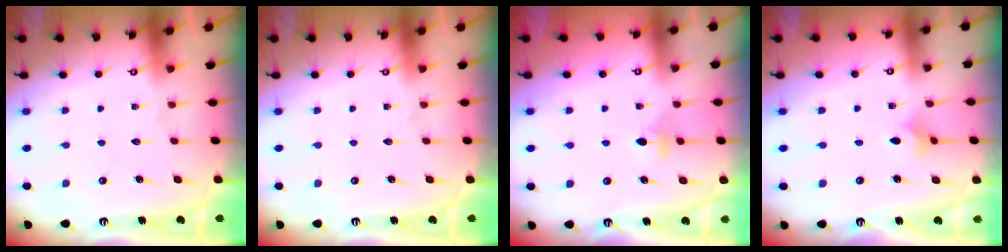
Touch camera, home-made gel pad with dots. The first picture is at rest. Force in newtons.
{"total": 0.0}
{"total": 3.2, "press": 3.1, "slide": 0.8}
{"total": 3.4, "press": 3.3, "slide": 0.9}